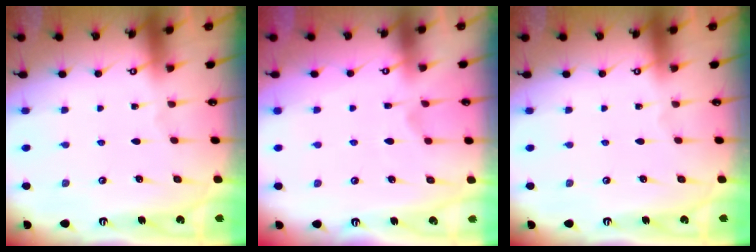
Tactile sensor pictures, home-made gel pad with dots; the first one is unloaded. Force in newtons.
{"total": 2.7, "press": 2.4, "slide": 1.2}
{"total": 0.0}